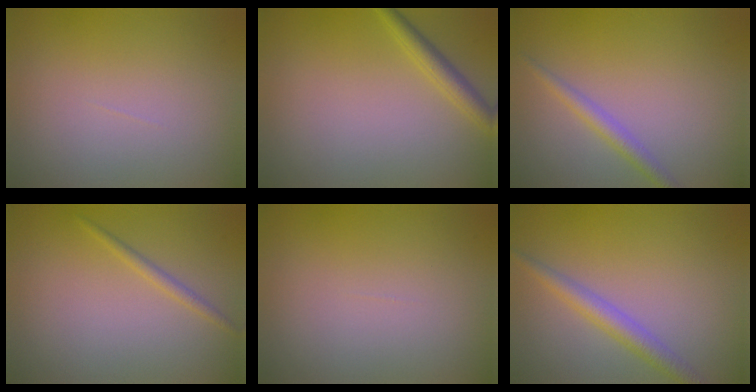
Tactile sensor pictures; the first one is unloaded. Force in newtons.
{"total": 2.0, "press": 2.0, "slide": 0.1}
{"total": 1.8, "press": 1.8, "slide": 0.0}
{"total": 1.0, "press": 1.0, "slide": 0.1}
{"total": 0.0}
{"total": 2.7, "press": 2.7, "slide": 0.0}